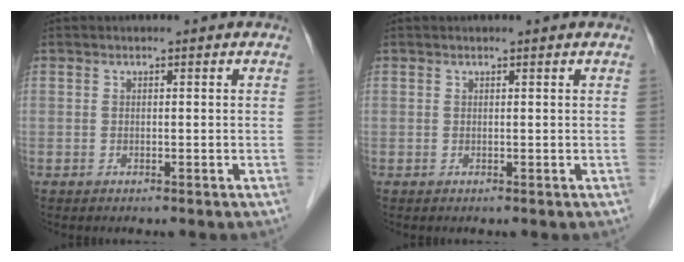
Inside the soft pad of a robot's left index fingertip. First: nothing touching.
{"total": 0.6, "force": [0.6, 0.0, 0.3], "torque": [-0.008, 0.006, 0.009]}